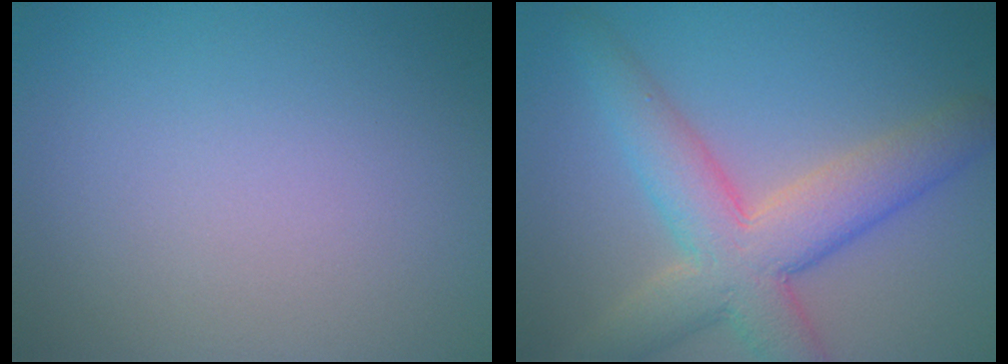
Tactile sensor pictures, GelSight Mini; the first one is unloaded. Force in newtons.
{"total": 7.5, "press": 7.5, "slide": 0.6}